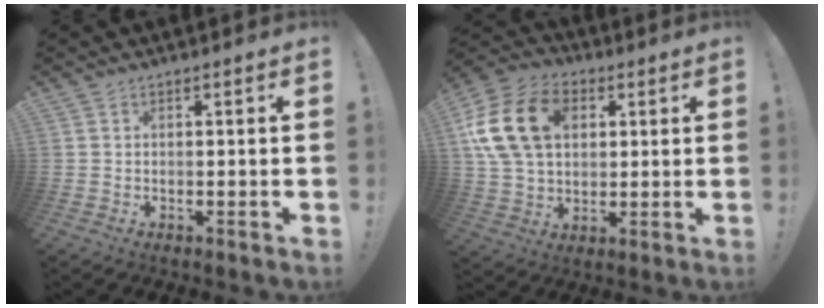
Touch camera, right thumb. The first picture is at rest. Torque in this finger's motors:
{"motor_torque": [1.72, 3.15, 0.39, -0.13, 0.49]}